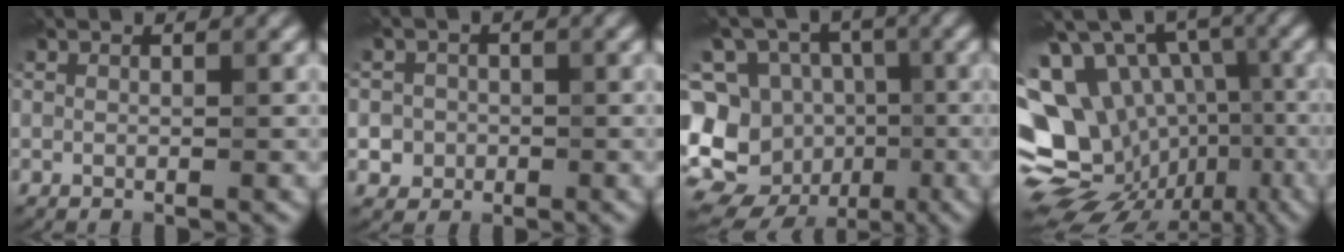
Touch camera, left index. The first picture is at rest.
{"total": 2.5, "force": [-0.4, 2.4, 0.5], "torque": [0.015, 0.006, -0.016]}
{"total": 14.2, "force": [-5.2, 12.3, 4.9], "torque": [-0.110, 0.014, -0.077]}
{"total": 17.5, "force": [-5.0, 14.1, 9.1], "torque": [-0.177, 0.000, -0.064]}